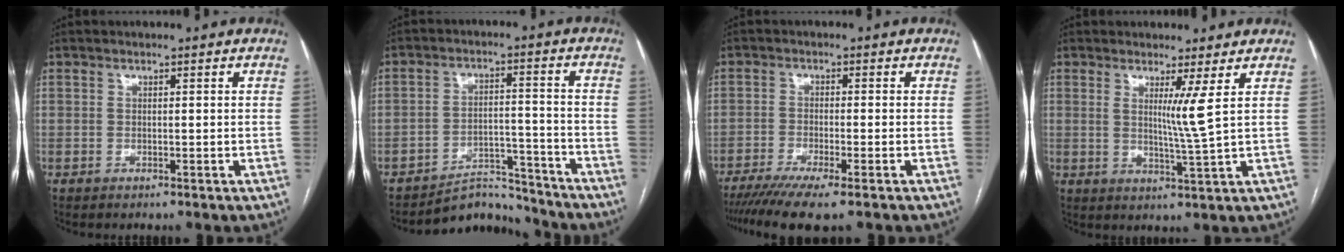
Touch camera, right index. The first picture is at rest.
{"total": 7.5, "force": [-7.3, 1.4, -0.7], "torque": [0.018, 0.038, -0.116]}
{"total": 8.8, "force": [-6.7, 0.2, 5.7], "torque": [-0.089, -0.017, -0.106]}
{"total": 3.0, "force": [1.2, -0.8, 2.6], "torque": [-0.047, -0.017, 0.025]}